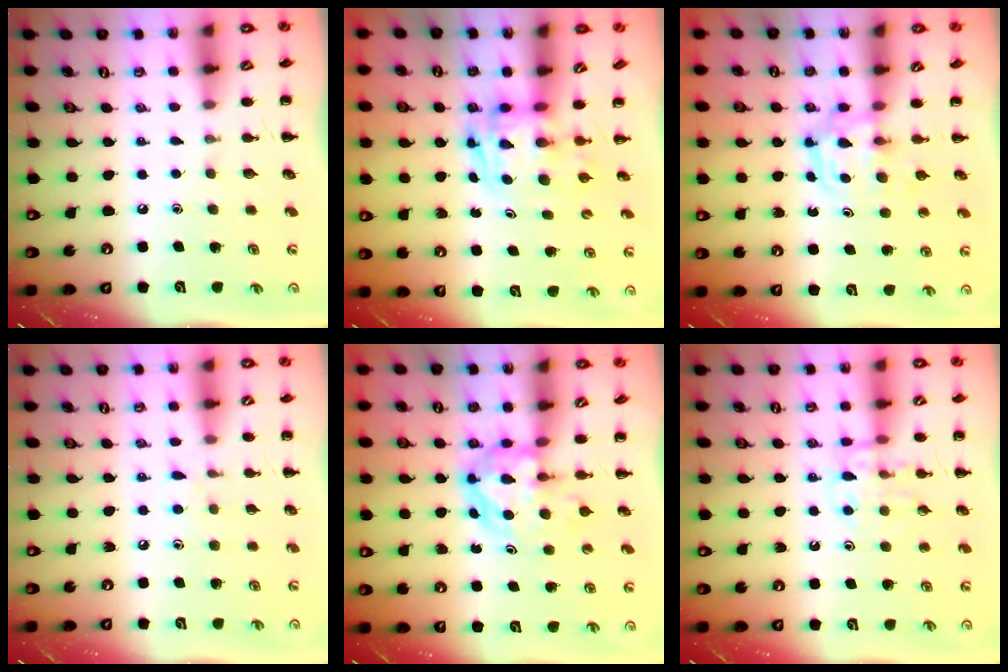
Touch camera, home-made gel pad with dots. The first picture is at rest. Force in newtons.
{"total": 2.8, "press": 2.8, "slide": 0.5}
{"total": 3.8, "press": 3.8, "slide": 0.6}
{"total": 5.9, "press": 5.4, "slide": 2.3}
{"total": 5.3, "press": 5.2, "slide": 1.2}
{"total": 11.0, "press": 11.0, "slide": 1.1}